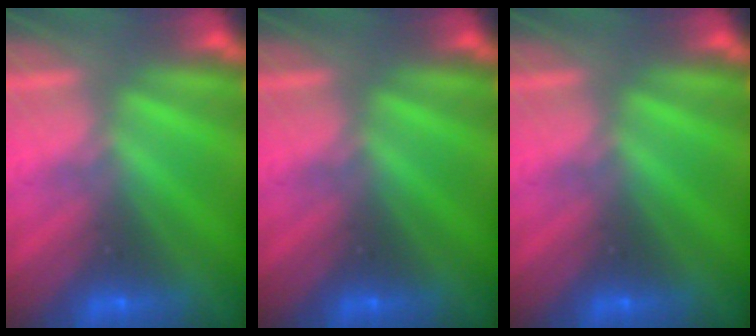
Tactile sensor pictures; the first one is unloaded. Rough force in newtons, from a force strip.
{"total": 0.0}
{"total": 0.0}